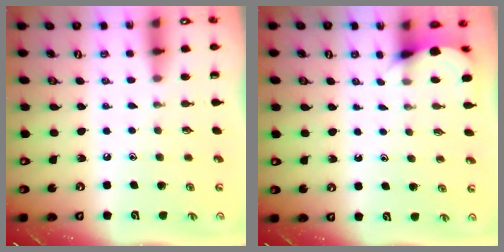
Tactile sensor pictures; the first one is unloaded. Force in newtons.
{"total": 4.6, "press": 4.6, "slide": 0.6}